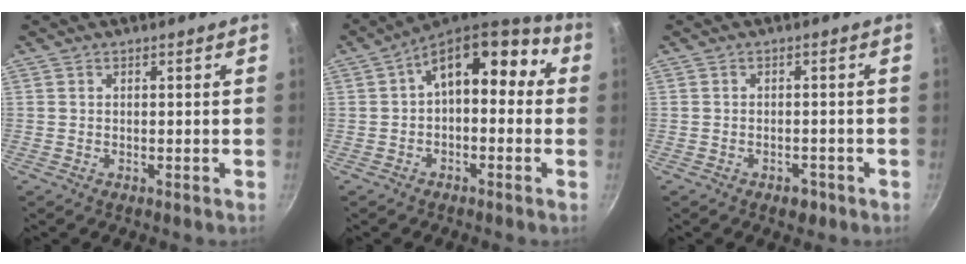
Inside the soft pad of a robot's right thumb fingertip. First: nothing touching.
{"total": 14.2, "force": [2.0, 8.0, 11.5], "torque": [-0.126, 0.048, 0.015]}
{"total": 2.2, "force": [-1.4, 1.2, 1.1], "torque": [-0.008, 0.006, -0.016]}